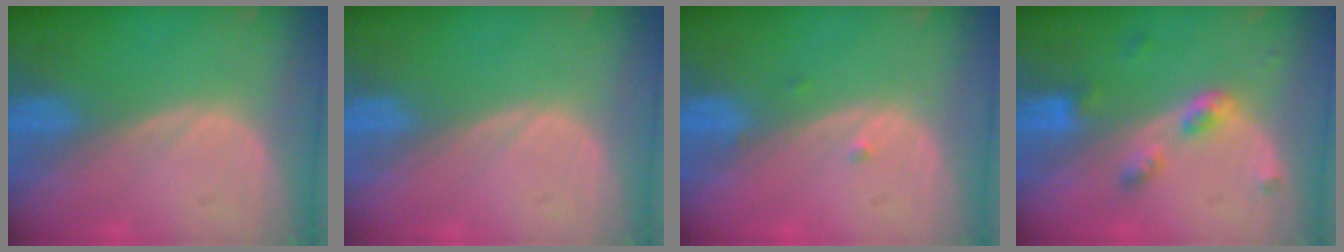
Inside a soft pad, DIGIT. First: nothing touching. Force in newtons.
{"total": 0.0}
{"total": 0.9, "press": 0.7, "slide": 0.5}
{"total": 4.0, "press": 4.0, "slide": 0.4}